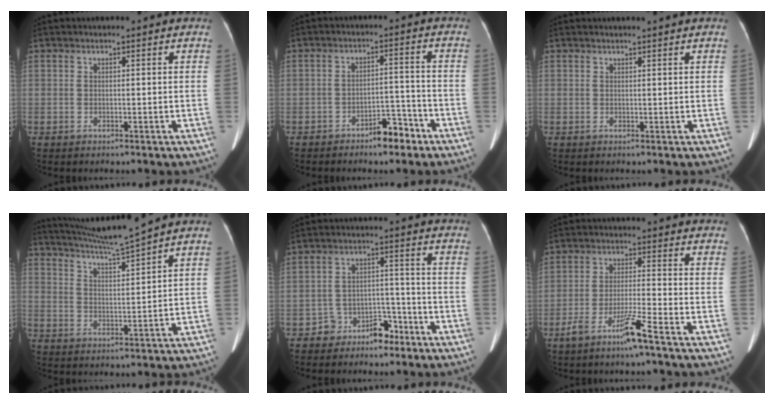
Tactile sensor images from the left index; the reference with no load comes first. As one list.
[{"total": 5.1, "force": [-3.8, 1.9, 2.7], "torque": [-0.035, 0.015, -0.058]}, {"total": 1.3, "force": [1.2, -0.3, 0.5], "torque": [-0.011, 0.003, 0.021]}, {"total": 8.4, "force": [7.5, -2.6, 2.6], "torque": [-0.059, -0.017, 0.140]}, {"total": 5.3, "force": [-4.0, 3.1, 1.3], "torque": [-0.011, 0.022, -0.062]}, {"total": 6.0, "force": [-4.1, -0.6, 4.3], "torque": [-0.086, -0.009, -0.082]}]